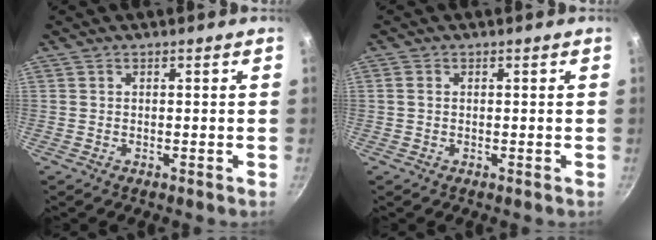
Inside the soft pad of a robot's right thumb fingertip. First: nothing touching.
{"total": 1.1, "force": [0.1, 0.8, 0.6], "torque": [-0.012, 0.004, 0.000]}